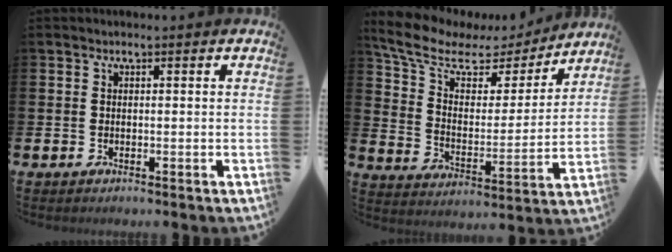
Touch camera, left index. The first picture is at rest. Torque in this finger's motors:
{"motor_torque": [1.19, -0.95, 0.48, 0.07]}